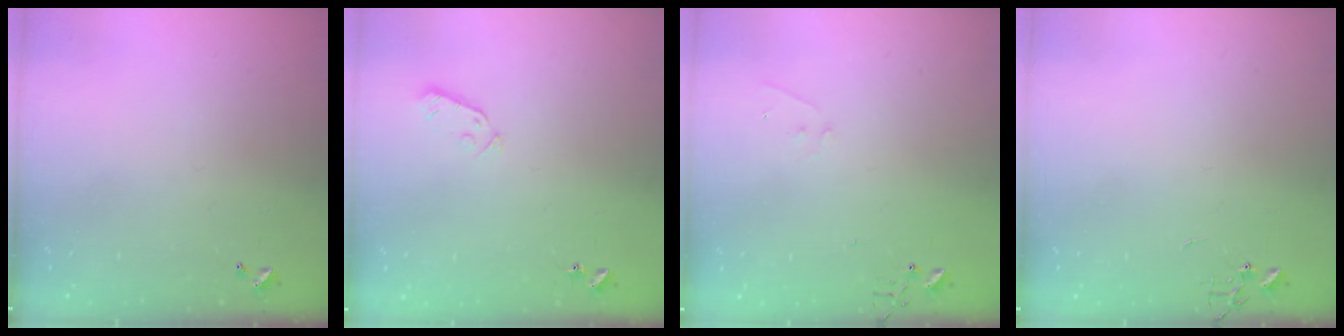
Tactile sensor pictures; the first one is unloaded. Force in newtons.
{"total": 3.8, "press": 3.7, "slide": 0.9}
{"total": 4.0, "press": 4.0, "slide": 0.2}
{"total": 0.0}